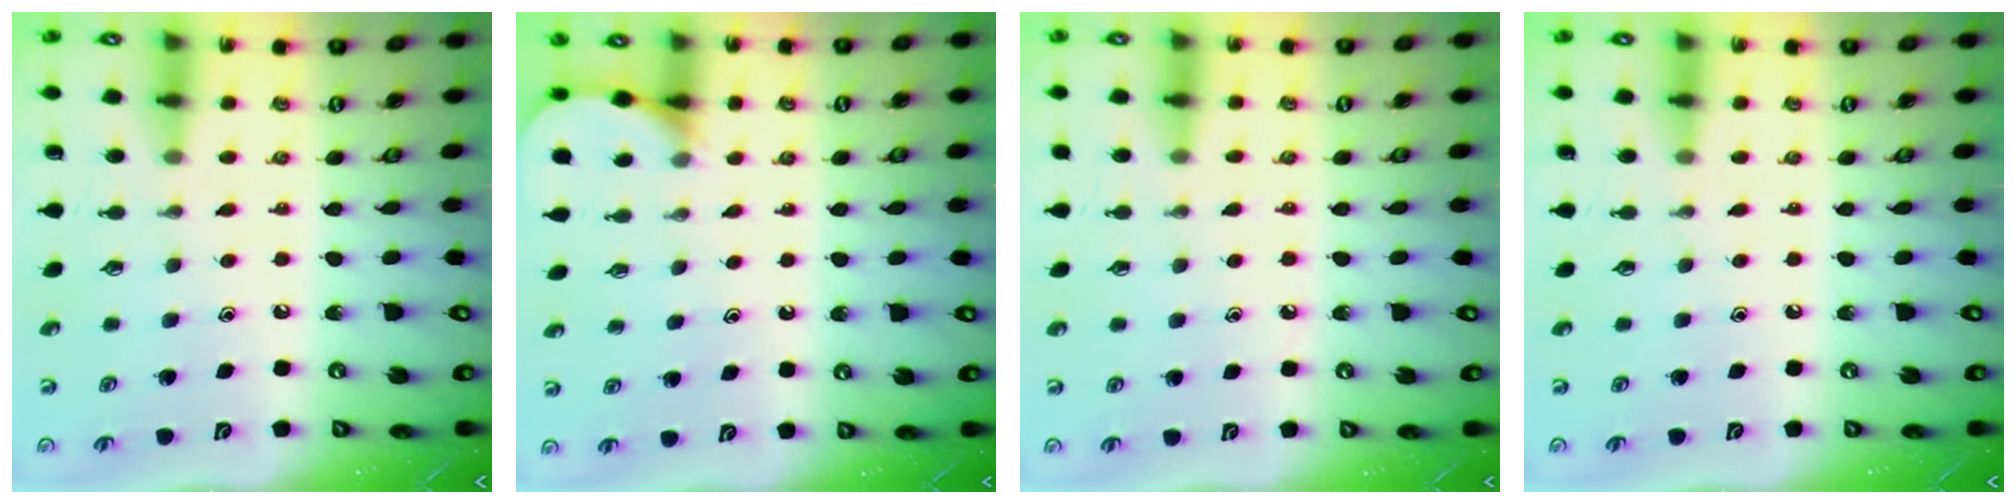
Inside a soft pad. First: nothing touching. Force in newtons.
{"total": 4.5, "press": 4.4, "slide": 0.3}
{"total": 4.4, "press": 4.3, "slide": 0.6}
{"total": 0.0}